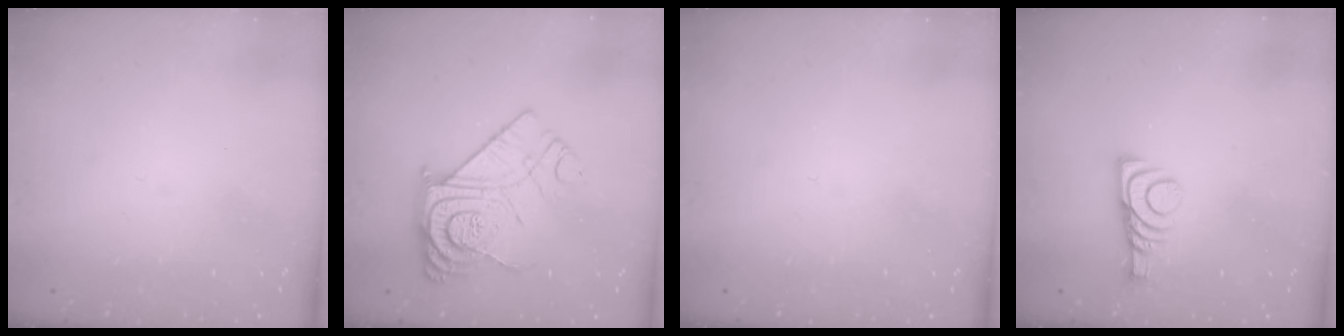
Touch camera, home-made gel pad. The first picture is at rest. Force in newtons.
{"total": 16.4, "press": 16.3, "slide": 1.7}
{"total": 0.0}
{"total": 9.2, "press": 9.2, "slide": 0.2}